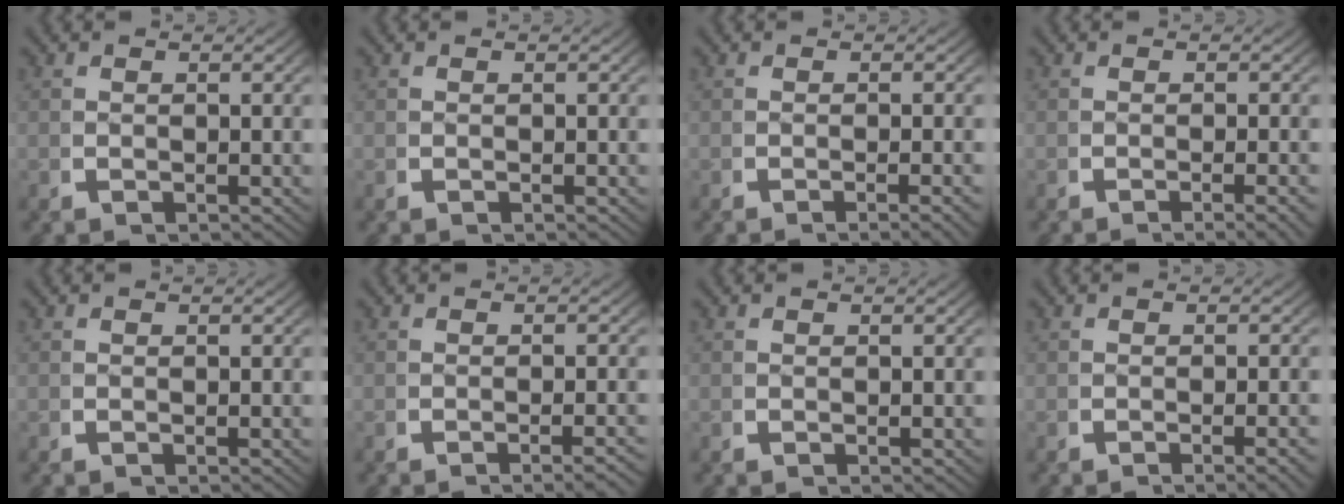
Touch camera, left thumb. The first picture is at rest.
{"total": 0.0}
{"total": 2.0, "force": [-1.1, 0.1, 1.7], "torque": [-0.026, 0.004, -0.019]}
{"total": 2.4, "force": [-1.3, 0.2, 2.0], "torque": [-0.031, 0.002, -0.022]}
{"total": 0.0}
{"total": 2.2, "force": [-1.4, -0.1, 1.6], "torque": [-0.025, 0.007, -0.025]}
{"total": 0.0}
{"total": 2.1, "force": [-1.0, 0.1, 1.8], "torque": [-0.028, 0.005, -0.019]}